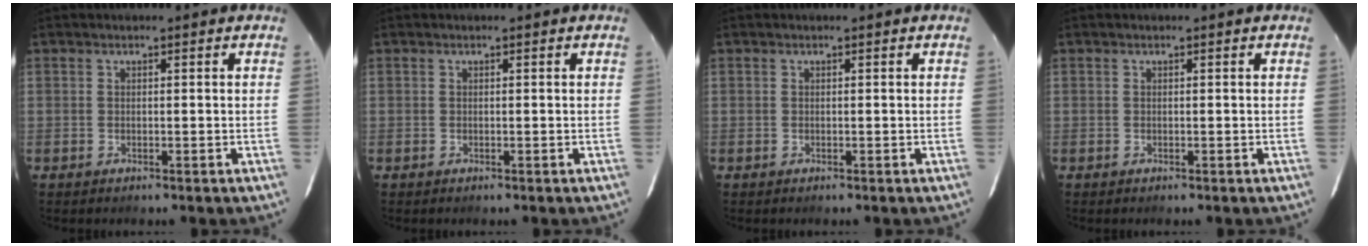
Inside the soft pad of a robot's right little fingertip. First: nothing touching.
{"total": 0.0}
{"total": 0.0}
{"total": 0.0}